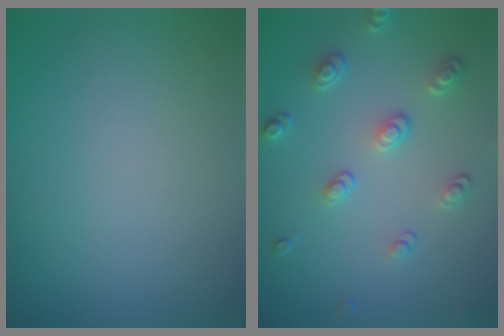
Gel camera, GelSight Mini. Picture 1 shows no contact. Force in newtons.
{"total": 2.8, "press": 2.5, "slide": 1.1}